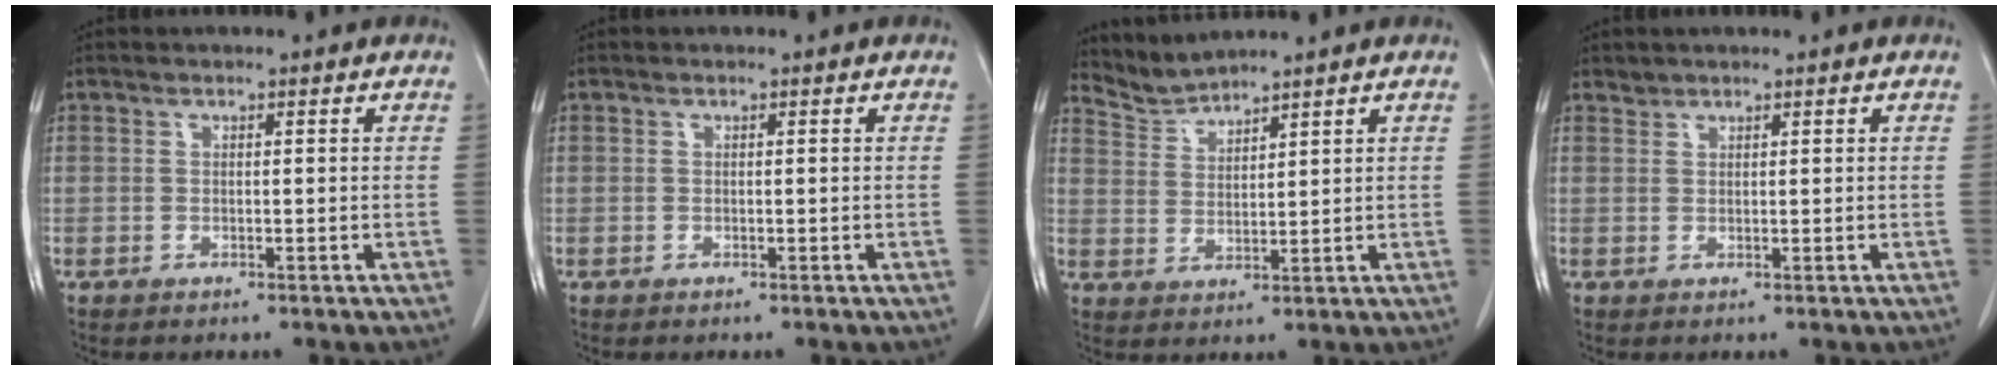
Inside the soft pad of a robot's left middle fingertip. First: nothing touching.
{"total": 0.0}
{"total": 3.8, "force": [3.7, -0.7, -0.9], "torque": [0.011, -0.003, 0.083]}
{"total": 0.8, "force": [0.7, 0.1, -0.2], "torque": [0.002, 0.001, 0.013]}